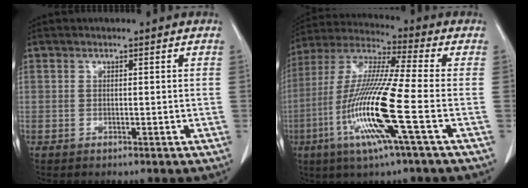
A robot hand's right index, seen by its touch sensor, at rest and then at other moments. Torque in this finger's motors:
{"motor_torque": [2.14, 0.00, 1.05, 0.21]}